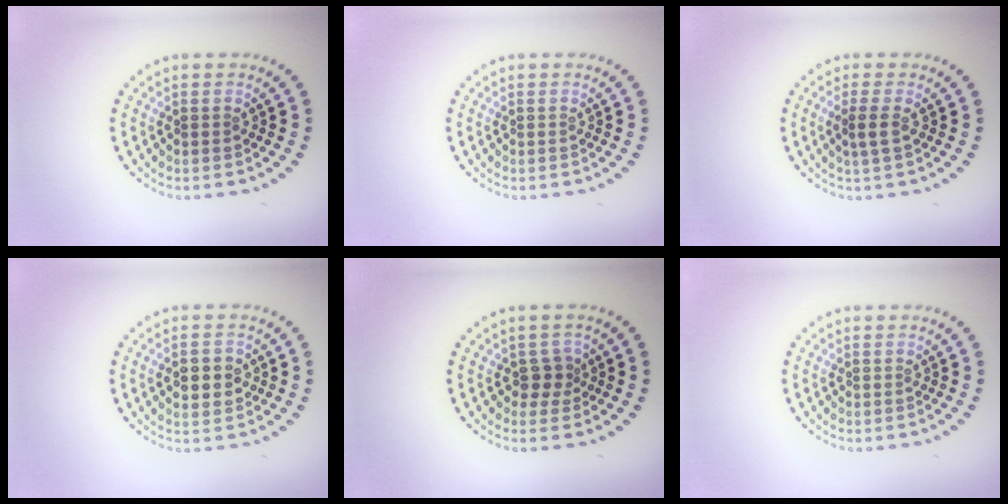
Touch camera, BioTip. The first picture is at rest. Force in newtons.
{"total": 0.0}
{"total": 1.5, "press": 1.3, "slide": 0.8}
{"total": 2.8, "press": 2.8, "slide": 0.1}
{"total": 1.7, "press": 1.4, "slide": 1.0}
{"total": 0.0}